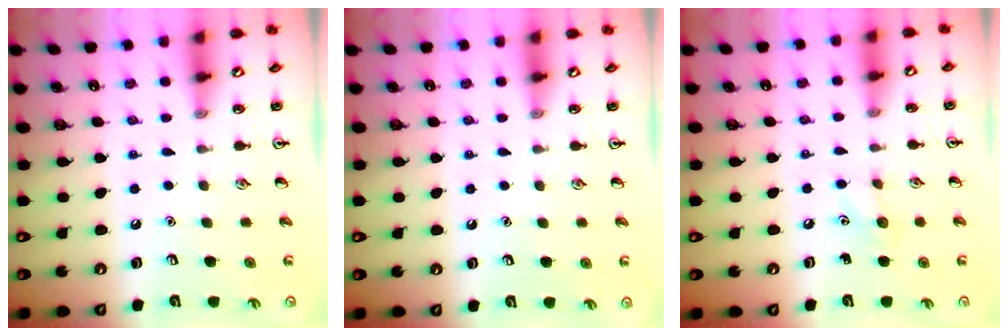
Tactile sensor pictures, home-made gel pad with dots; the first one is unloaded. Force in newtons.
{"total": 0.0}
{"total": 5.7, "press": 5.4, "slide": 1.8}